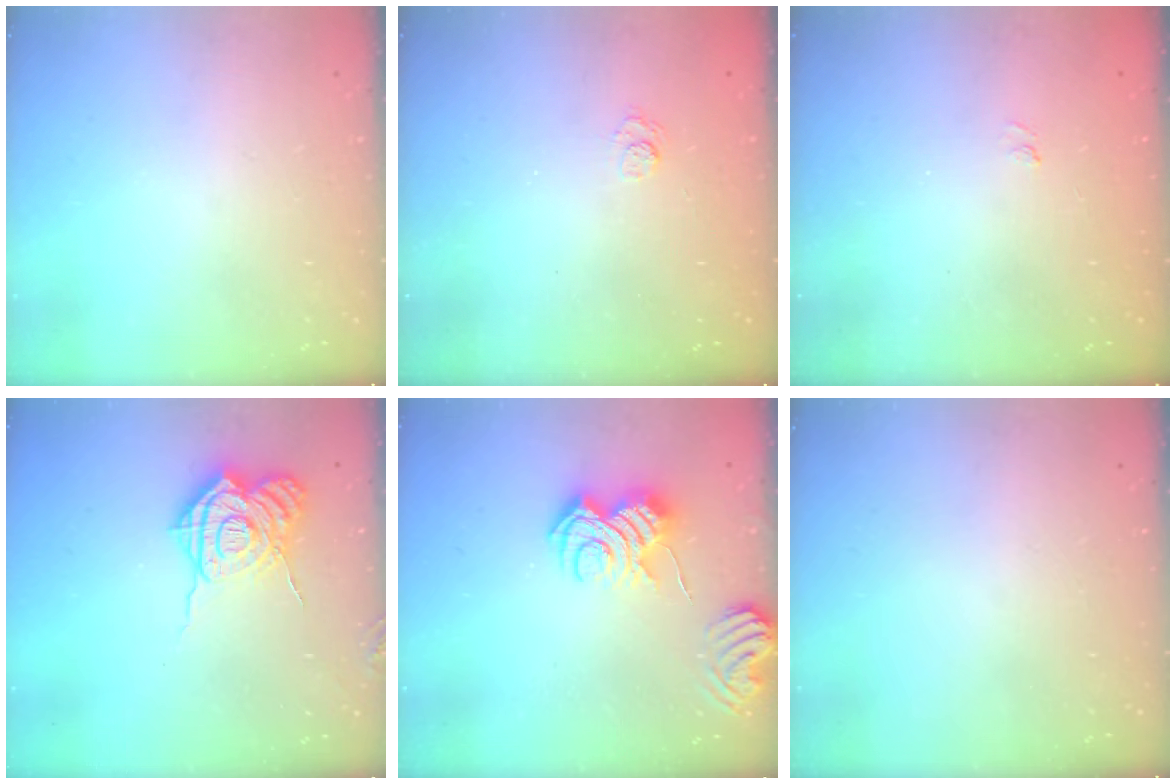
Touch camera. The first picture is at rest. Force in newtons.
{"total": 2.6, "press": 2.3, "slide": 1.3}
{"total": 1.0, "press": 0.2, "slide": 1.0}
{"total": 15.2, "press": 15.1, "slide": 1.6}
{"total": 9.6, "press": 9.5, "slide": 0.6}
{"total": 0.0}